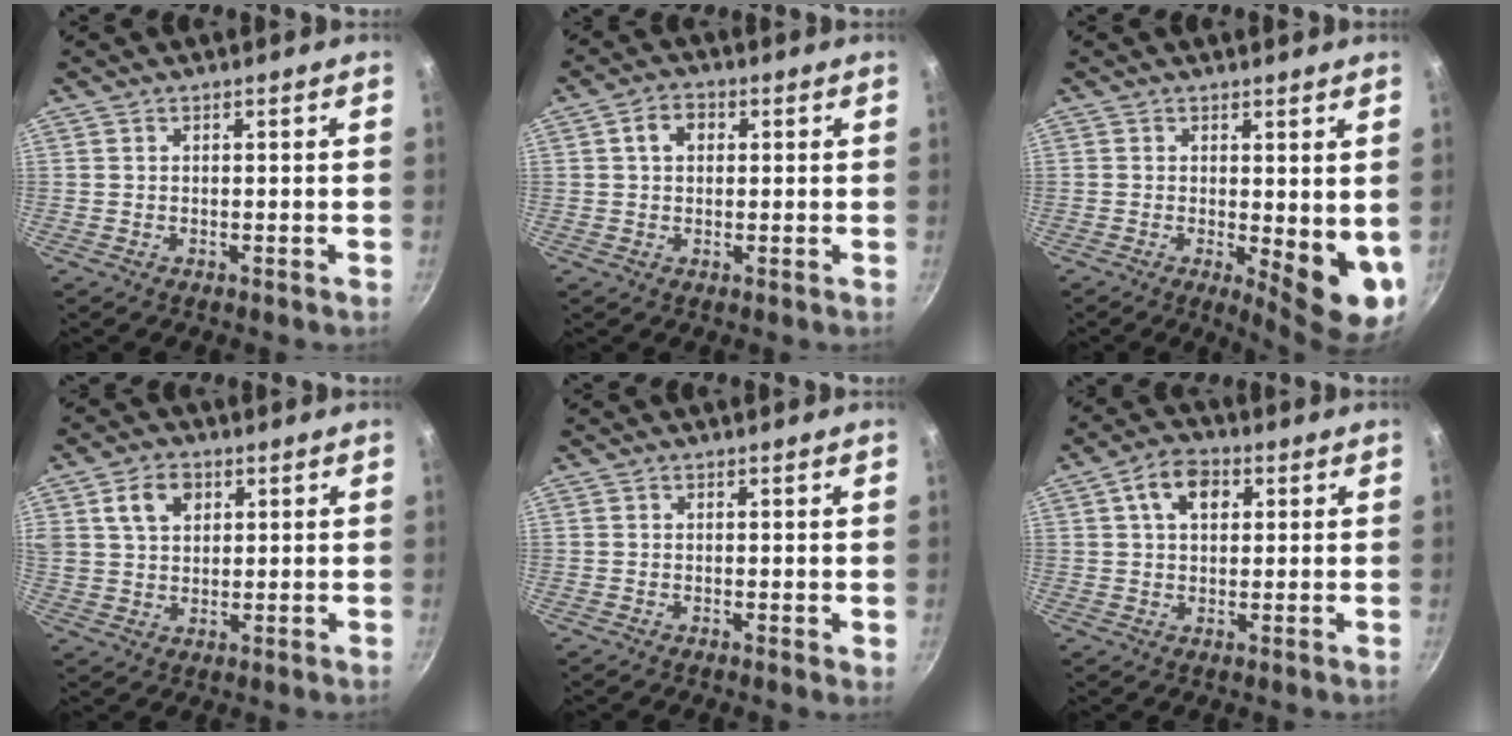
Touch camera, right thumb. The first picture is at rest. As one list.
[{"total": 4.3, "force": [1.0, 3.2, 2.7], "torque": [-0.027, 0.008, 0.011]}, {"total": 8.8, "force": [0.0, 3.4, 8.1], "torque": [-0.088, -0.021, 0.005]}, {"total": 7.4, "force": [2.9, 5.4, 4.2], "torque": [-0.060, 0.001, 0.049]}, {"total": 0.6, "force": [0.1, 0.3, 0.5], "torque": [-0.008, -0.002, -0.001]}, {"total": 7.3, "force": [2.3, 4.9, 4.9], "torque": [-0.061, 0.007, 0.029]}]